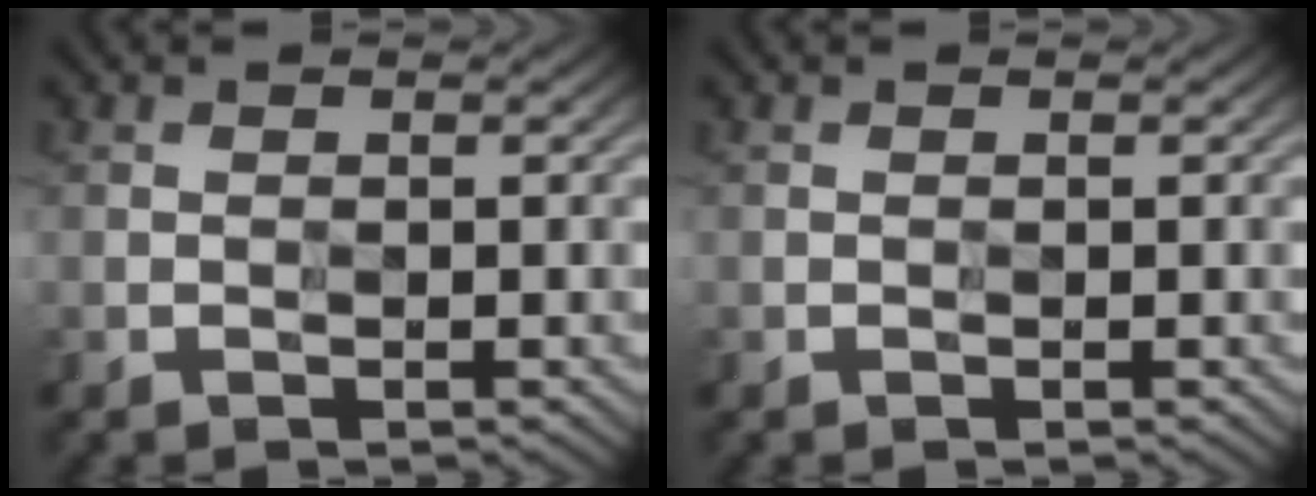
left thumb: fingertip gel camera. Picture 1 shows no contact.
{"total": 0.0}